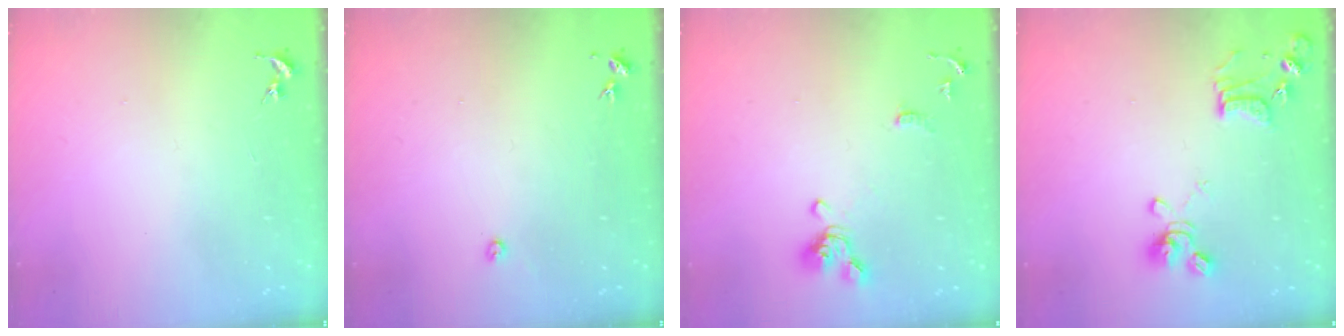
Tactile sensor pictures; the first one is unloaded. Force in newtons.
{"total": 2.4, "press": 2.4, "slide": 0.3}
{"total": 11.3, "press": 11.2, "slide": 1.3}
{"total": 13.1, "press": 13.0, "slide": 1.3}